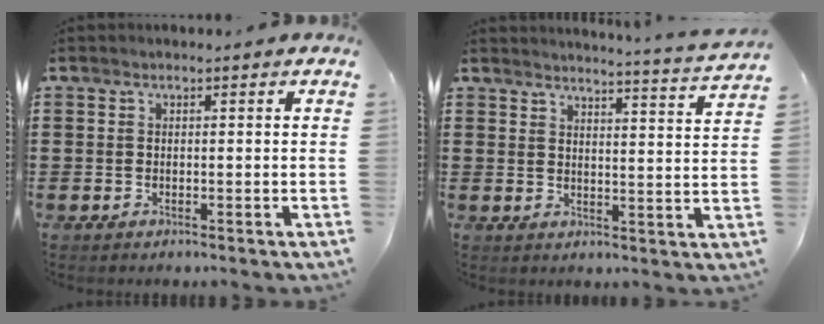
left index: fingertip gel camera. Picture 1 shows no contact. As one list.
[{"total": 3.6, "force": [3.4, -0.9, 0.5], "torque": [-0.017, -0.033, 0.055]}]